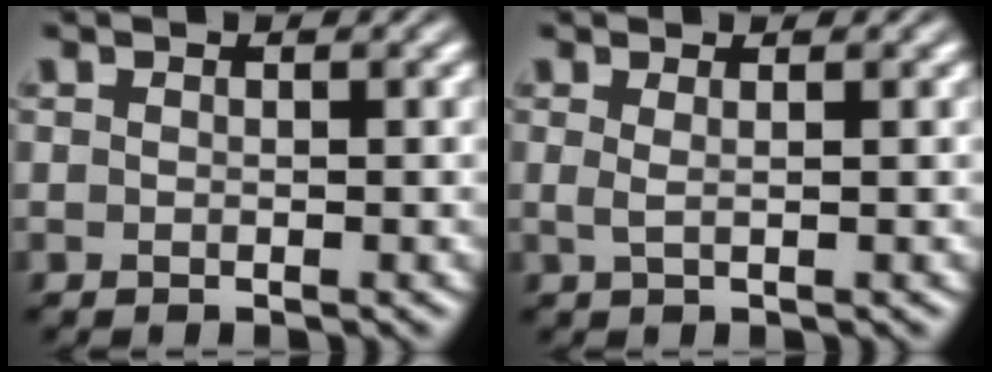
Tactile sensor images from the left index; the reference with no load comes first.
{"total": 0.9, "force": [0.5, 0.0, 0.7], "torque": [-0.019, 0.001, 0.009]}